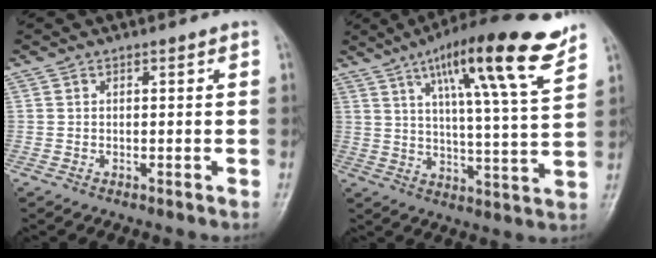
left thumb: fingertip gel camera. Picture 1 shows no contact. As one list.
[{"total": 18.4, "force": [11.0, 2.4, 14.5], "torque": [-0.209, -0.046, 0.169]}]